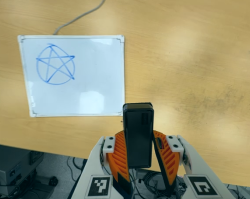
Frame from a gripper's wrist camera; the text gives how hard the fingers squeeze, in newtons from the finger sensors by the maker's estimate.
{"total": 6.0, "left": 5.6, "right": 6.5}